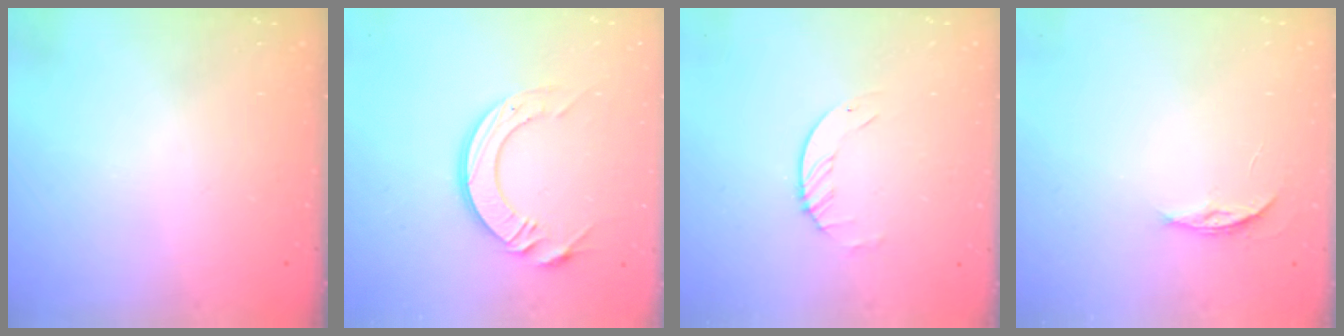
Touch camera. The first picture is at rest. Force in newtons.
{"total": 12.8, "press": 12.7, "slide": 1.2}
{"total": 1.6, "press": 1.6, "slide": 0.2}
{"total": 3.5, "press": 3.5, "slide": 0.4}